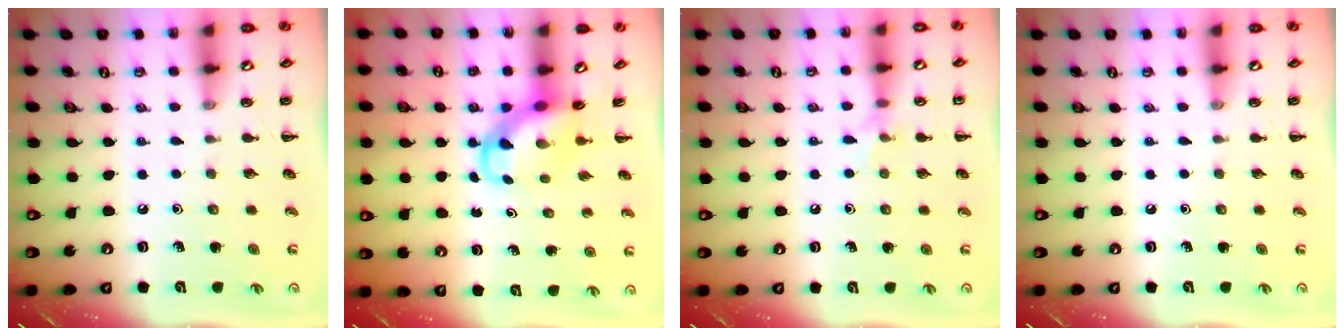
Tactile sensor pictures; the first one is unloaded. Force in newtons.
{"total": 4.2, "press": 4.1, "slide": 0.8}
{"total": 5.5, "press": 5.2, "slide": 1.5}
{"total": 0.0}